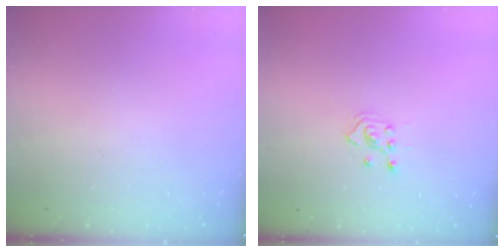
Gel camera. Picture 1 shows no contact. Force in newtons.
{"total": 2.6, "press": 2.4, "slide": 1.0}